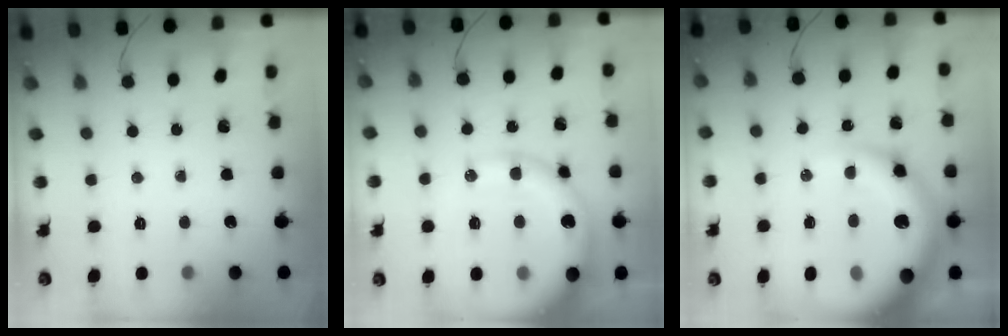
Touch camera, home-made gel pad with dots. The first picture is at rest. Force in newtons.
{"total": 17.0, "press": 16.5, "slide": 4.0}
{"total": 22.7, "press": 22.2, "slide": 5.0}